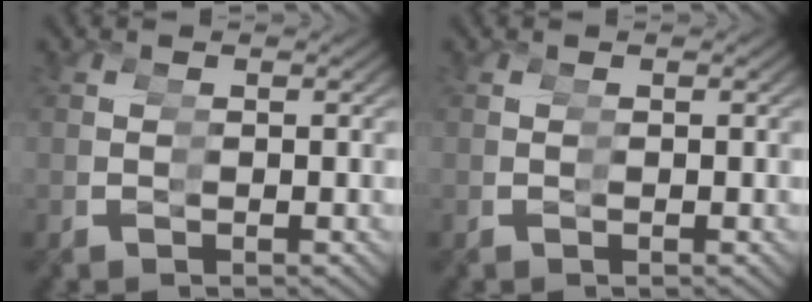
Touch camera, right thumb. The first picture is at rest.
{"total": 0.0}